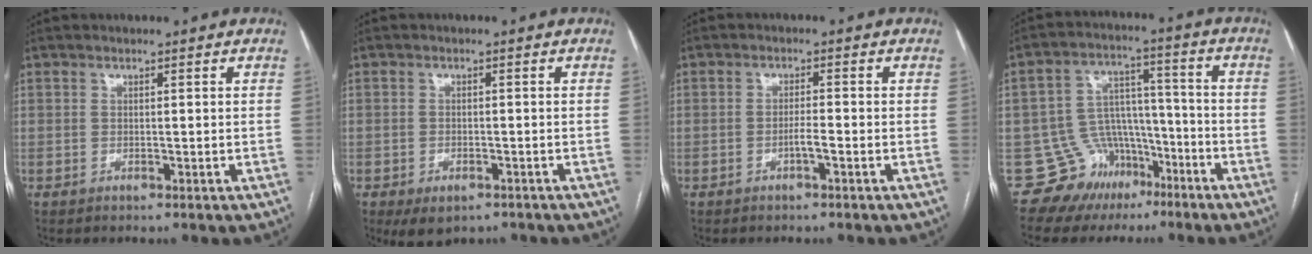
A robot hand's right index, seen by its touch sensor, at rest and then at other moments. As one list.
[{"total": 4.7, "force": [-3.0, 2.6, 2.4], "torque": [-0.040, -0.005, -0.039]}, {"total": 1.8, "force": [-0.9, 0.0, 1.6], "torque": [-0.030, 0.001, -0.016]}, {"total": 10.5, "force": [-6.4, 8.3, 1.1], "torque": [-0.009, 0.072, -0.091]}]